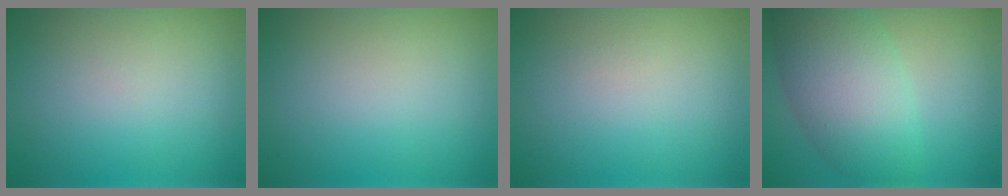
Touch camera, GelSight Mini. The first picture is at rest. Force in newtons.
{"total": 0.0}
{"total": 0.0}
{"total": 7.8, "press": 7.8, "slide": 0.3}